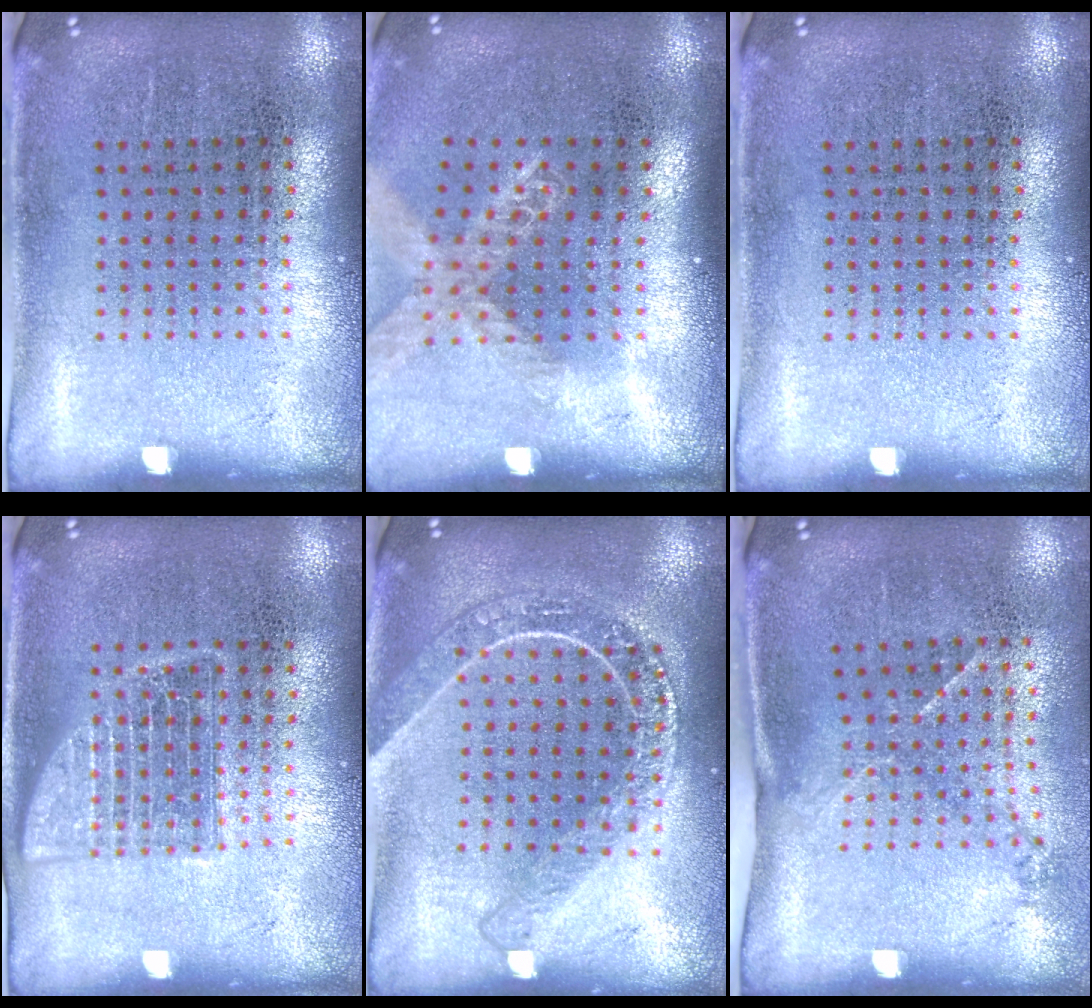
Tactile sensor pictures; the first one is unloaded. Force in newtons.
{"total": 1.6, "press": 1.4, "slide": 0.8}
{"total": 0.0}
{"total": 1.5, "press": 1.5, "slide": 0.2}
{"total": 1.9, "press": 1.7, "slide": 0.8}
{"total": 1.5, "press": 1.0, "slide": 1.2}